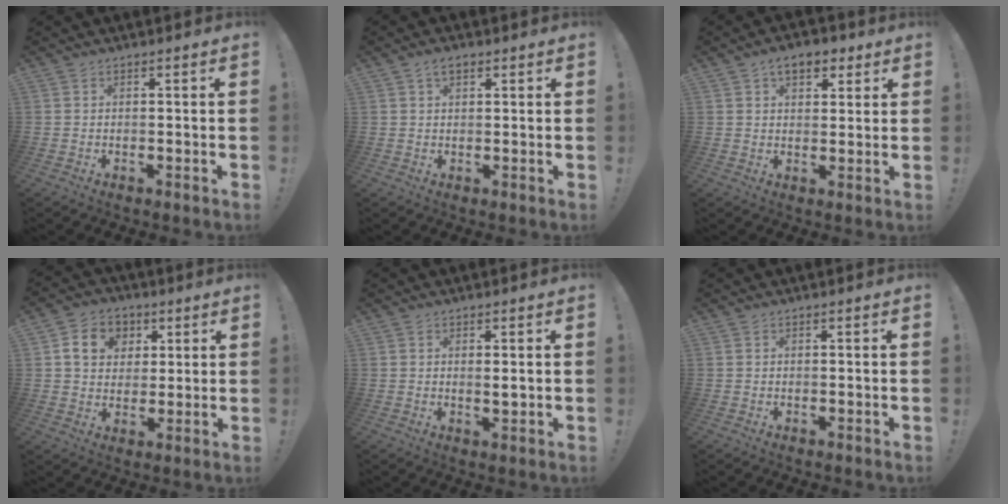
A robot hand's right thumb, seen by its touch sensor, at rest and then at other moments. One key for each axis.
{"total": 3.0, "fx": 1.5, "fy": 1.6, "fz": 2.0, "tx": -0.031, "ty": 0.001, "tz": 0.026}
{"total": 7.2, "fx": 3.8, "fy": 4.4, "fz": 4.1, "tx": -0.056, "ty": -0.002, "tz": 0.068}
{"total": 11.0, "fx": 3.8, "fy": 9.1, "fz": 4.8, "tx": -0.063, "ty": -0.007, "tz": 0.074}
{"total": 1.9, "fx": 0.5, "fy": 0.5, "fz": 1.7, "tx": -0.017, "ty": -0.009, "tz": 0.005}
{"total": 0.0}